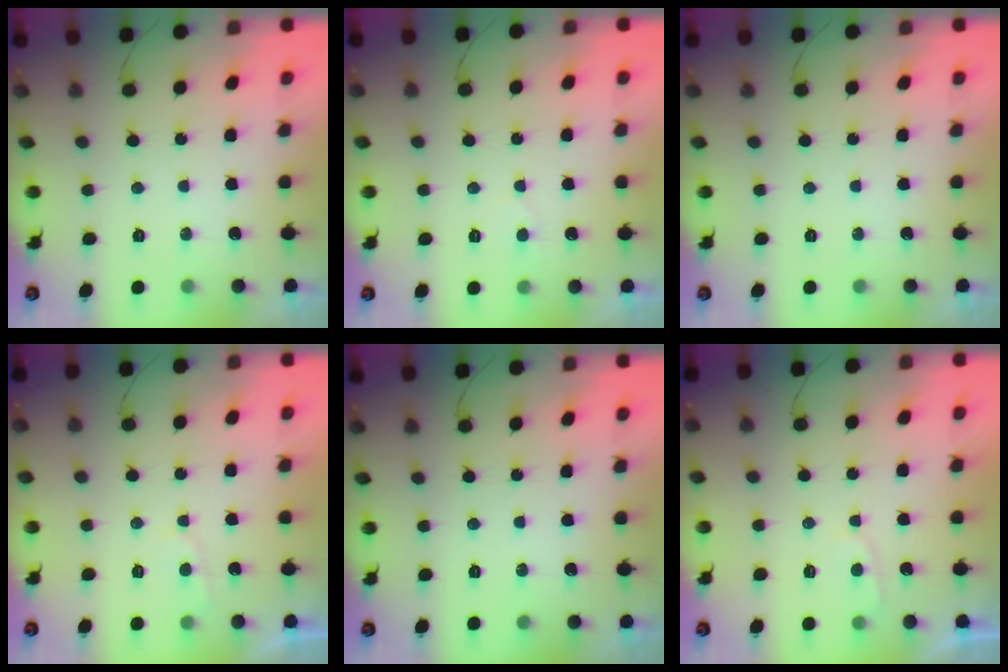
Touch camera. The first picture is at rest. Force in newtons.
{"total": 2.8, "press": 2.8, "slide": 0.3}
{"total": 0.0}
{"total": 2.0, "press": 2.0, "slide": 0.3}
{"total": 0.0}
{"total": 2.0, "press": 2.0, "slide": 0.2}